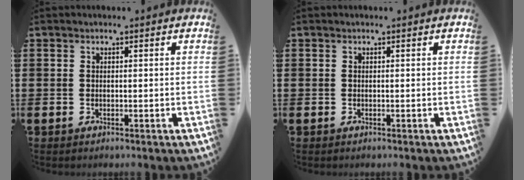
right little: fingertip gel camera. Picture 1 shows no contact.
{"total": 0.0}